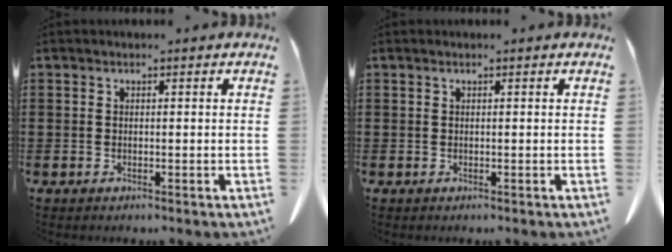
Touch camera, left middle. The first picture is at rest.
{"total": 0.0}